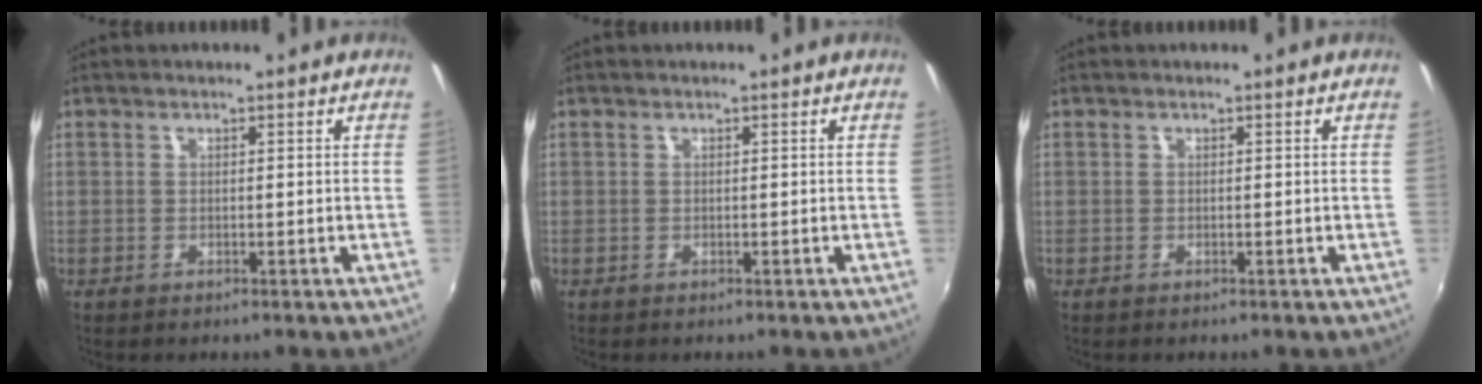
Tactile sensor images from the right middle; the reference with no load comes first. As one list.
[{"total": 0.0}, {"total": 0.0}]